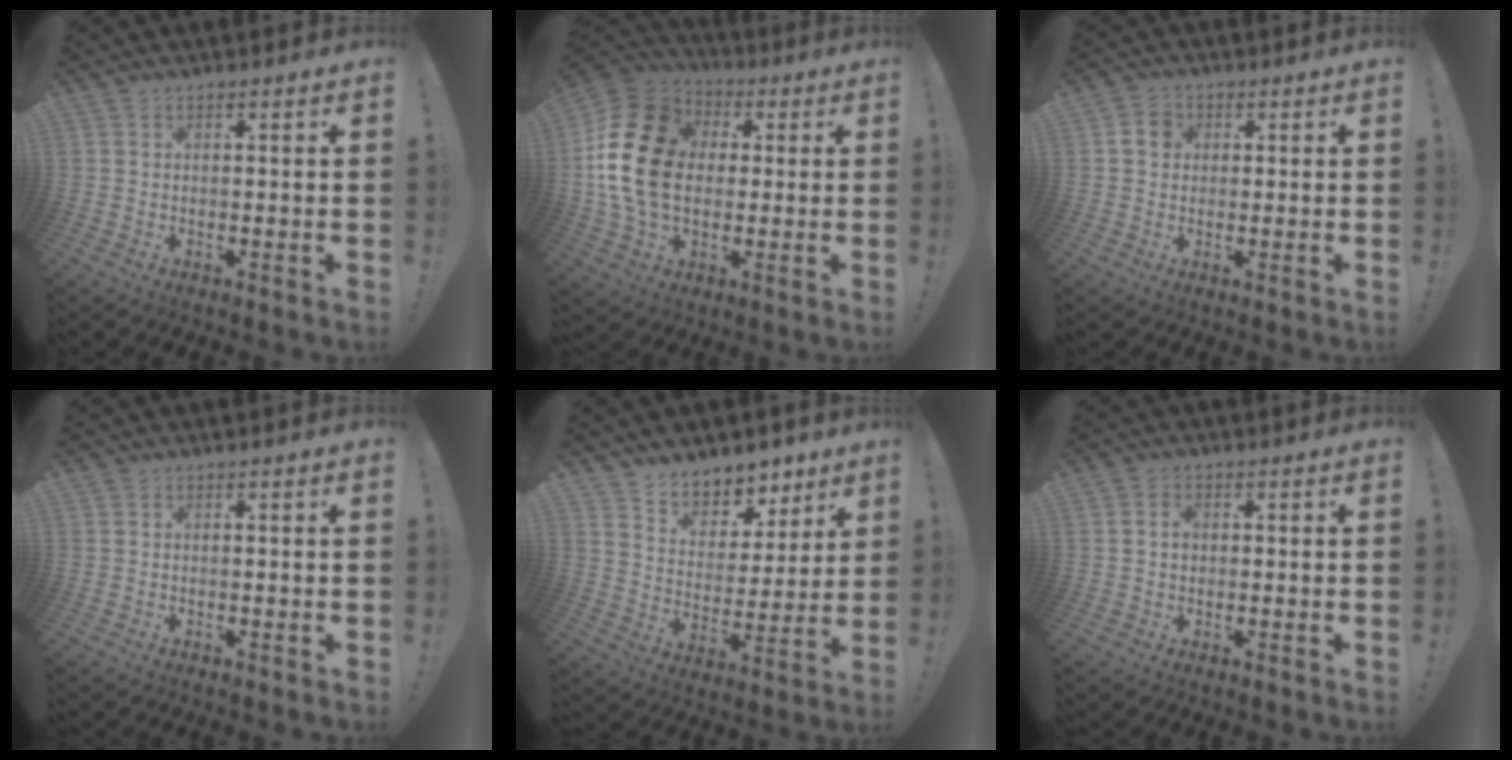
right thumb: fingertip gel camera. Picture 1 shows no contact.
{"total": 21.7, "force": [1.3, 15.8, 14.8], "torque": [-0.272, 0.015, 0.026]}
{"total": 4.9, "force": [0.9, 4.3, 2.2], "torque": [-0.033, 0.010, 0.019]}
{"total": 0.0}
{"total": 9.4, "force": [7.9, 4.9, 1.5], "torque": [-0.023, -0.073, 0.150]}
{"total": 2.5, "force": [0.1, 2.0, 1.5], "torque": [-0.015, 0.002, -0.003]}